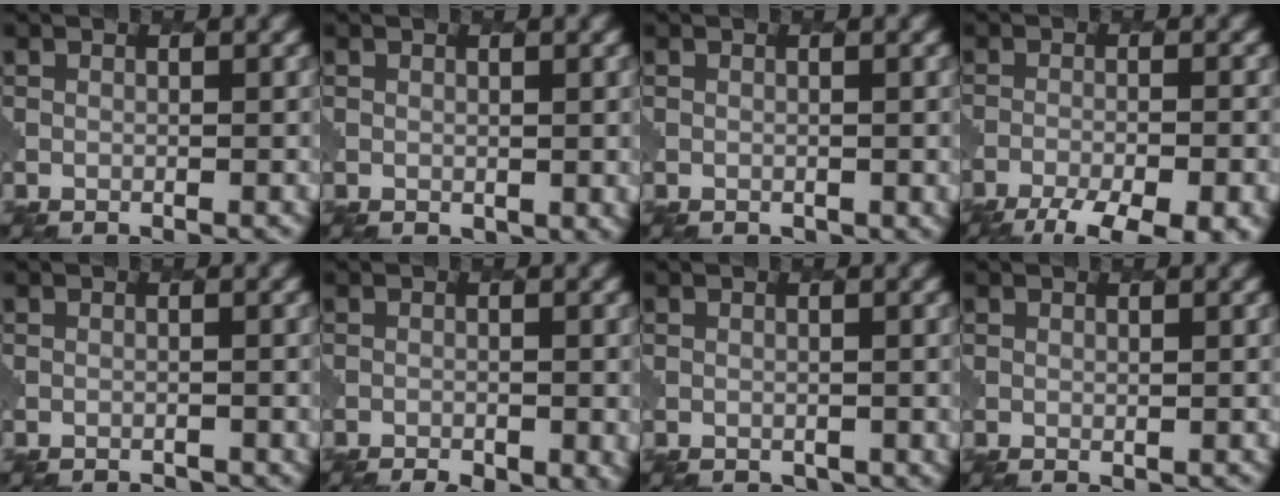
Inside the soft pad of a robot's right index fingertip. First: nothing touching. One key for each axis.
{"total": 1.7, "fx": 0.5, "fy": 1.2, "fz": 1.1, "tx": -0.010, "ty": -0.008, "tz": 0.010}
{"total": 1.0, "fx": -0.1, "fy": 0.9, "fz": 0.5, "tx": -0.006, "ty": -0.002, "tz": 0.006}
{"total": 10.2, "fx": -8.0, "fy": 2.9, "fz": 5.6, "tx": -0.094, "ty": -0.021, "tz": -0.110}
{"total": 0.9, "fx": -0.8, "fy": 0.4, "fz": 0.0, "tx": 0.006, "ty": 0.006, "tz": -0.008}
{"total": 5.5, "fx": -3.7, "fy": 2.6, "fz": 3.2, "tx": -0.030, "ty": -0.005, "tz": -0.033}
{"total": 1.1, "fx": -0.2, "fy": 1.0, "fz": 0.4, "tx": -0.007, "ty": -0.005, "tz": 0.004}
{"total": 0.6, "fx": 0.6, "fy": 0.1, "fz": 0.2, "tx": -0.004, "ty": -0.003, "tz": 0.009}